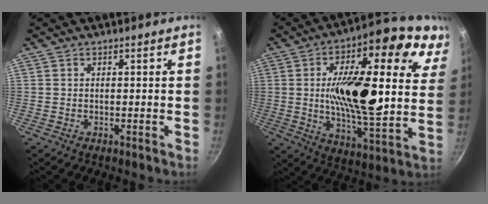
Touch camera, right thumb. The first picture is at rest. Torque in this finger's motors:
{"motor_torque": [0.60, 1.18, 2.27, 0.50, 0.21]}